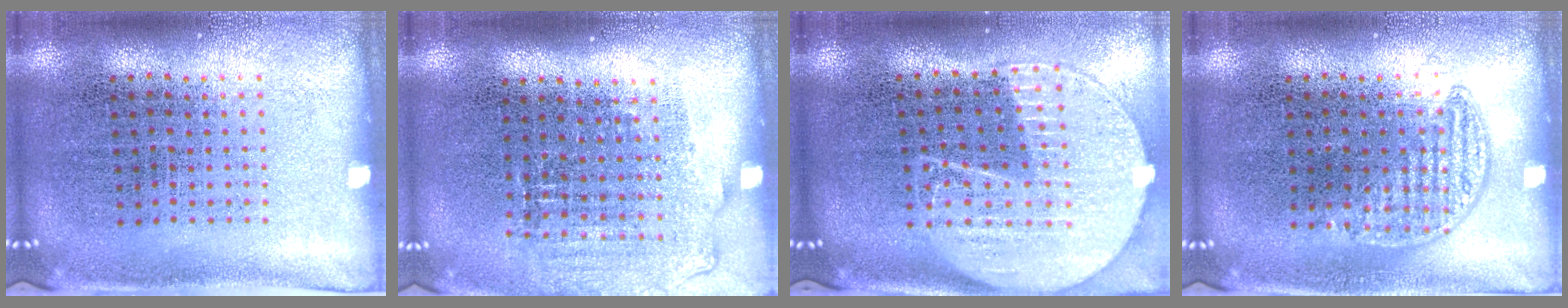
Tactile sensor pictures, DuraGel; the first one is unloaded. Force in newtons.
{"total": 1.1, "press": 1.1, "slide": 0.4}
{"total": 2.1, "press": 1.8, "slide": 1.1}
{"total": 0.8, "press": 0.6, "slide": 0.5}